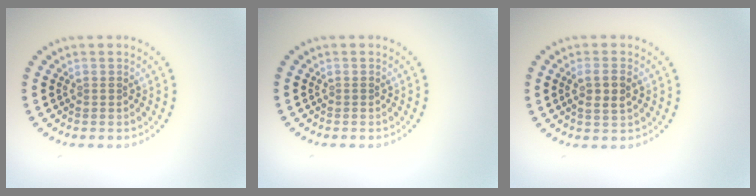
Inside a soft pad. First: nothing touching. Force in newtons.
{"total": 0.0}
{"total": 2.5, "press": 2.4, "slide": 0.5}